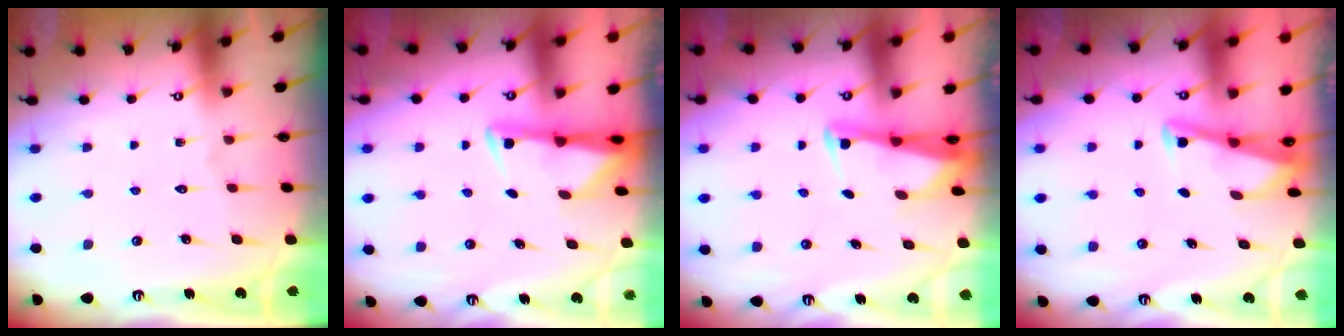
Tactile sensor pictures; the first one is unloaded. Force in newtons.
{"total": 3.0, "press": 2.9, "slide": 0.6}
{"total": 2.5, "press": 2.5, "slide": 0.5}
{"total": 2.9, "press": 2.9, "slide": 0.4}